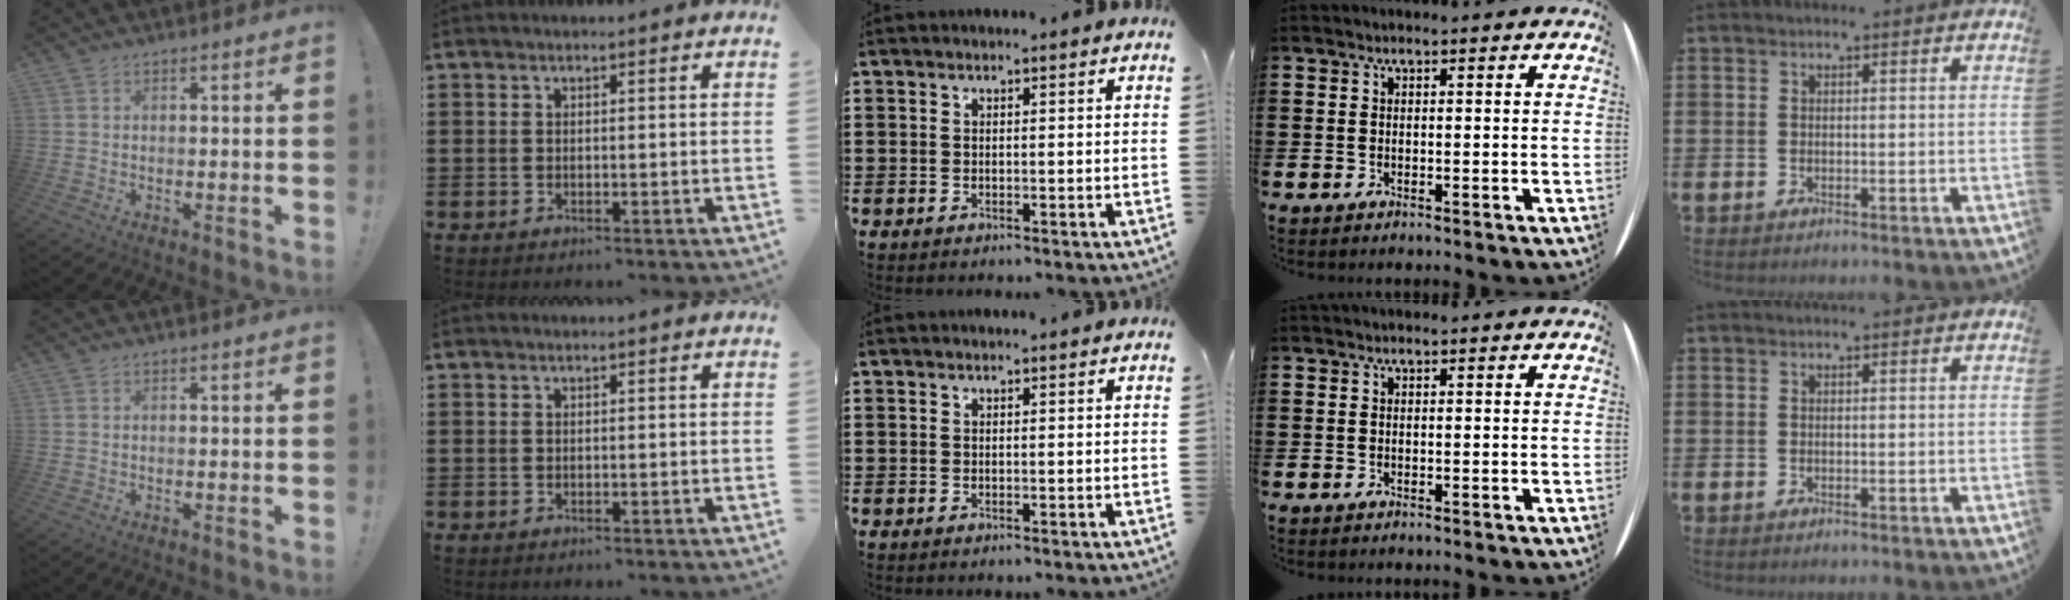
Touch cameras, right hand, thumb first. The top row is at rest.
{}